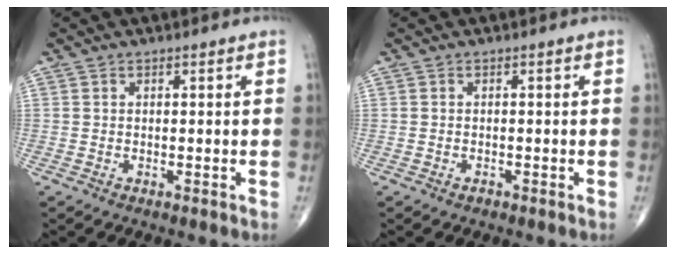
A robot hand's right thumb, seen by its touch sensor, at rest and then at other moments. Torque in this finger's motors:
{"motor_torque": [-0.10, 0.21, -0.16, 0.00, 0.01]}